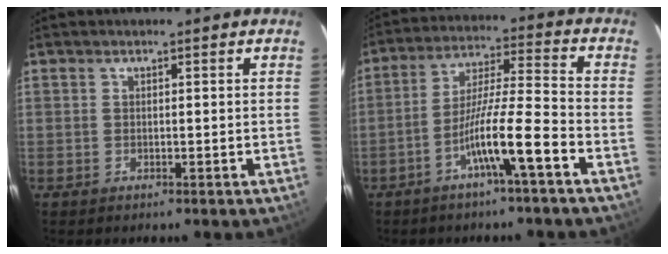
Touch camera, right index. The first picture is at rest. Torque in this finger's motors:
{"motor_torque": [1.27, -0.86, 0.78, 0.19]}